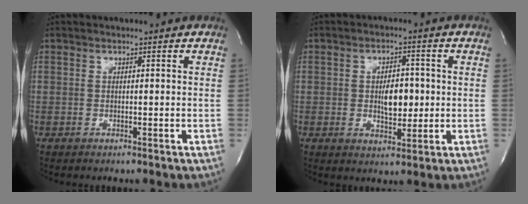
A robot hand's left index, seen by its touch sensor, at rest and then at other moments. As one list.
[{"total": 5.3, "force": [0.0, 2.6, 4.6], "torque": [-0.072, 0.001, 0.006]}]